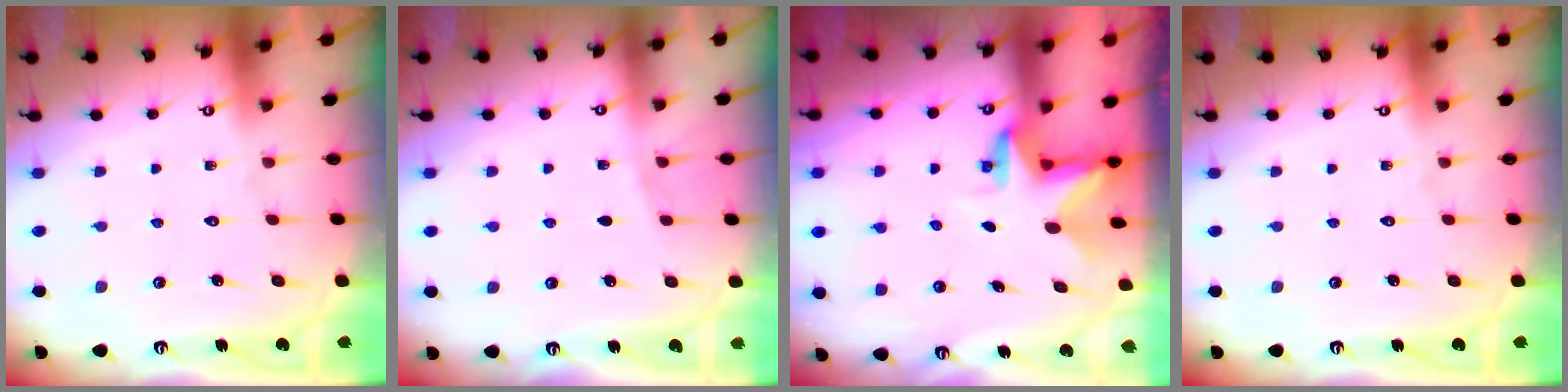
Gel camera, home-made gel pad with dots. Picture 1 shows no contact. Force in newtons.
{"total": 2.1, "press": 1.9, "slide": 0.9}
{"total": 2.8, "press": 2.8, "slide": 0.3}
{"total": 0.0}